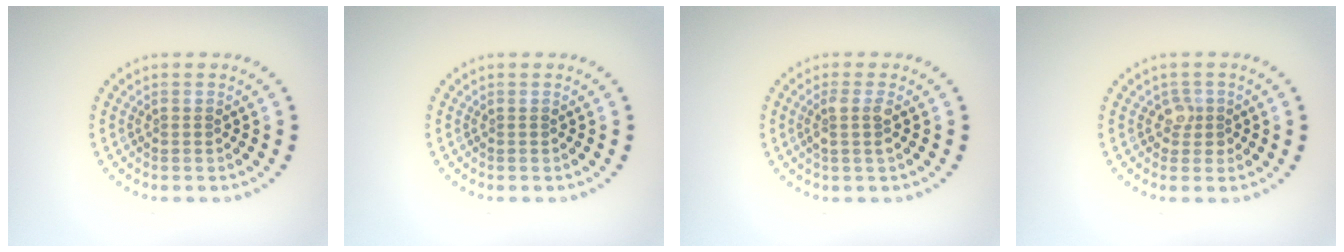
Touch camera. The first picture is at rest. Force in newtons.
{"total": 0.0}
{"total": 1.7, "press": 1.4, "slide": 1.0}
{"total": 1.6, "press": 1.4, "slide": 0.9}